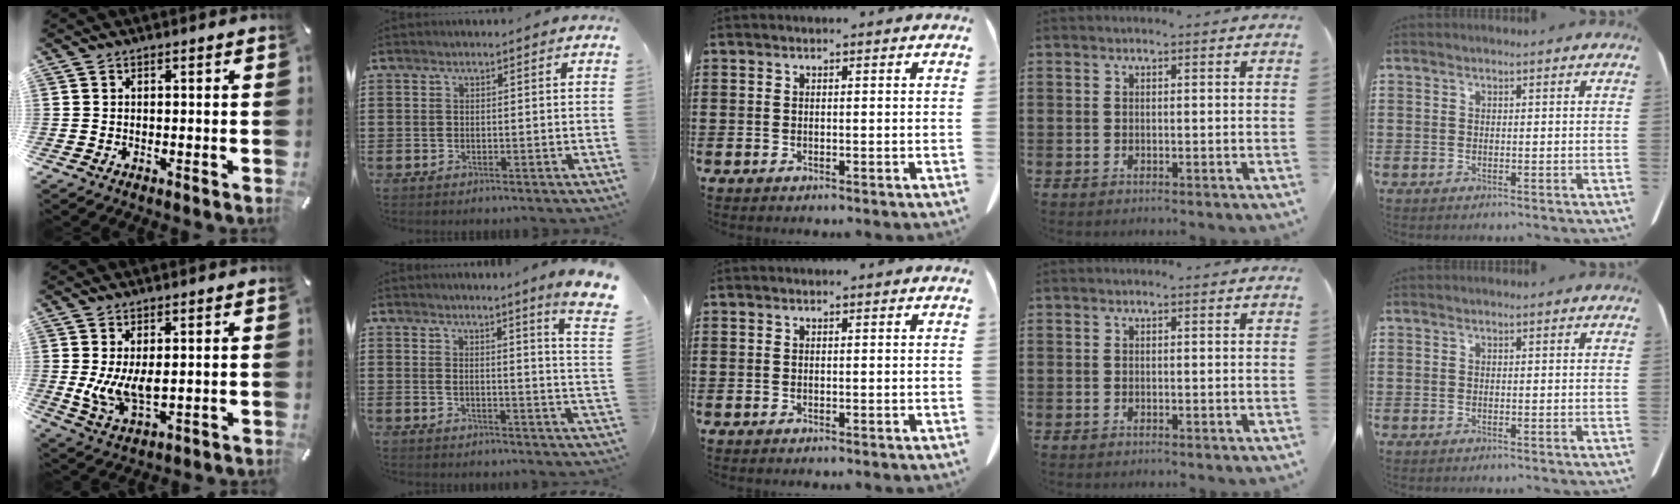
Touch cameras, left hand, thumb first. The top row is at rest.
{"thumb": {"total": 7.8, "force": [0.9, 4.2, 6.5], "torque": [-0.145, -0.012, 0.013]}, "index": {"total": 4.0, "force": [3.0, -1.2, 2.2], "torque": [-0.056, -0.028, 0.045]}}